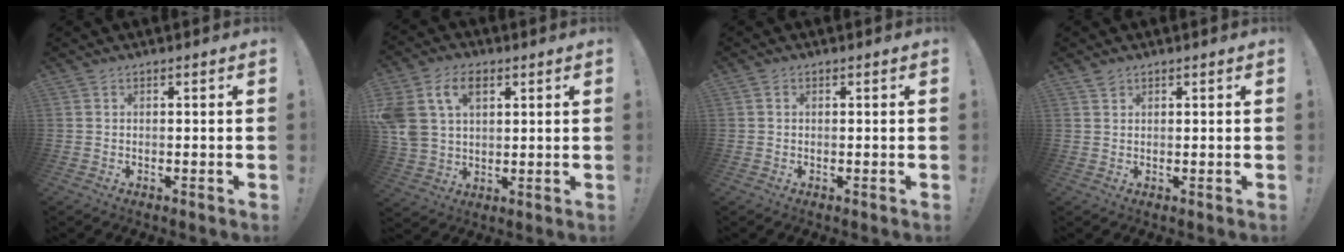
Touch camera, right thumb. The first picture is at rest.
{"total": 13.7, "force": [5.6, 9.4, 8.2], "torque": [-0.175, -0.014, 0.107]}
{"total": 0.6, "force": [0.1, 0.6, 0.1], "torque": [-0.001, 0.003, 0.001]}
{"total": 1.4, "force": [1.2, 0.6, 0.4], "torque": [0.000, -0.006, 0.023]}